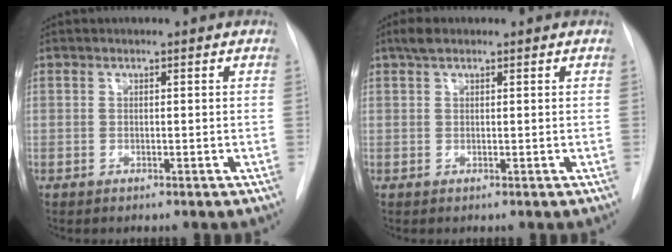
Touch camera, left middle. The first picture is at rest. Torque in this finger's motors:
{"motor_torque": [0.16, -0.12, -0.16, -0.01]}